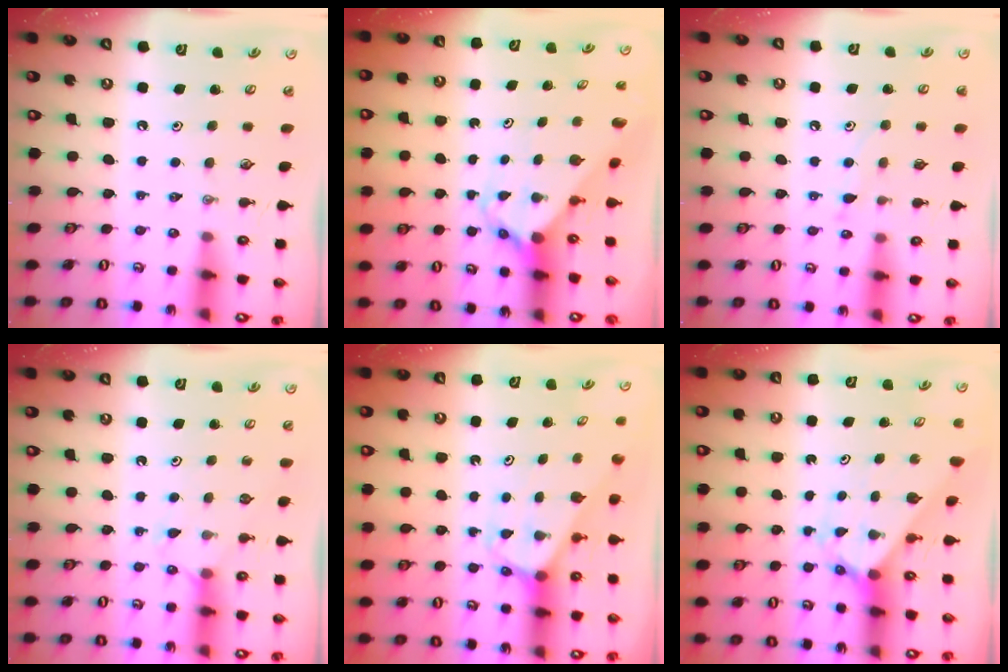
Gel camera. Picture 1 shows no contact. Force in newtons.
{"total": 3.4, "press": 3.4, "slide": 0.2}
{"total": 6.7, "press": 6.7, "slide": 0.4}
{"total": 5.9, "press": 5.8, "slide": 0.7}
{"total": 2.6, "press": 2.6, "slide": 0.1}
{"total": 2.3, "press": 2.3, "slide": 0.2}